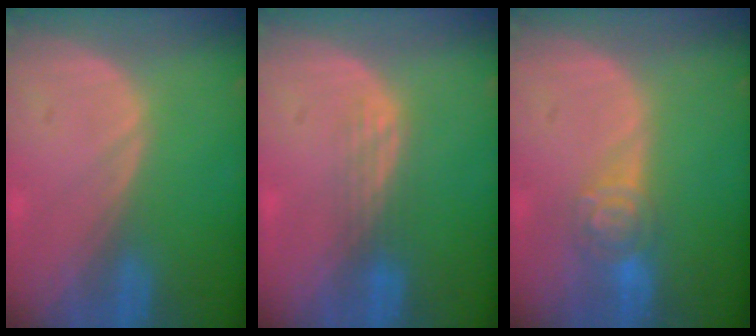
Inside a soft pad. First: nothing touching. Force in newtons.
{"total": 2.9, "press": 2.5, "slide": 1.5}
{"total": 4.6, "press": 4.3, "slide": 1.5}